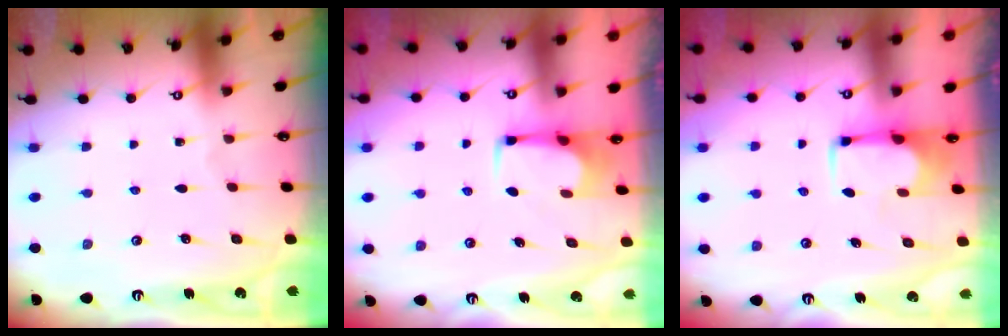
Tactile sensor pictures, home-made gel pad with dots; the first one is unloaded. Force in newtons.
{"total": 2.7, "press": 2.7, "slide": 0.4}
{"total": 1.7, "press": 1.6, "slide": 0.6}